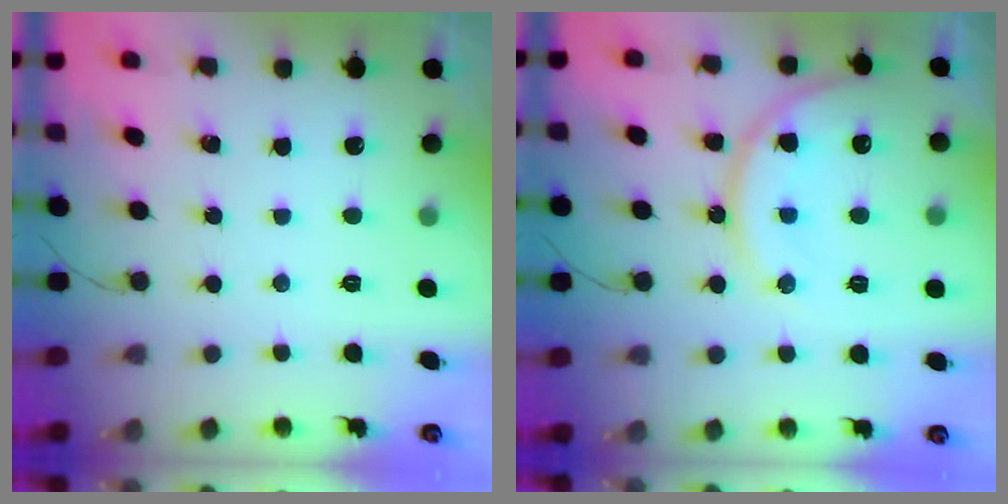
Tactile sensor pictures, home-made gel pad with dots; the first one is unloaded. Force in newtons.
{"total": 14.3, "press": 14.2, "slide": 1.6}